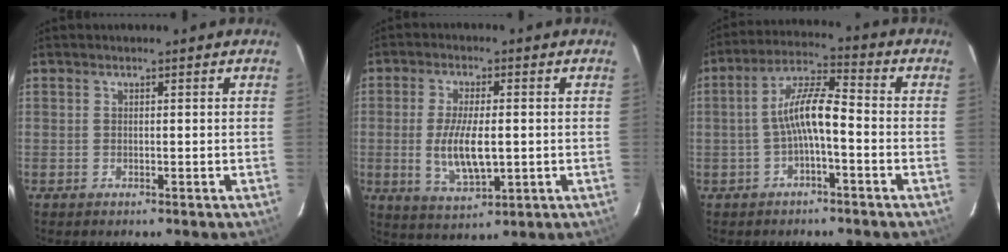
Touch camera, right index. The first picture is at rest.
{"total": 9.6, "force": [-1.0, 3.6, 8.8], "torque": [-0.171, -0.013, -0.012]}
{"total": 7.4, "force": [-2.1, 1.6, 7.0], "torque": [-0.145, 0.018, -0.039]}